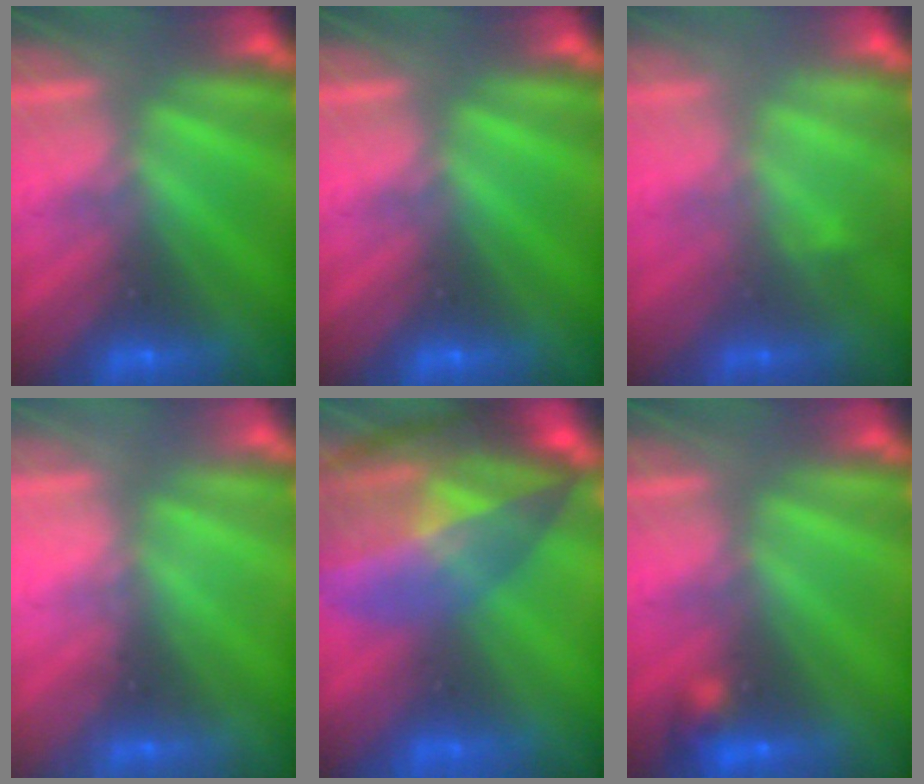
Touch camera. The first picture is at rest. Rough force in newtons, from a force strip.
{"total": 0.0}
{"total": 2.6}
{"total": 2.1}
{"total": 6.9}
{"total": 3.1}